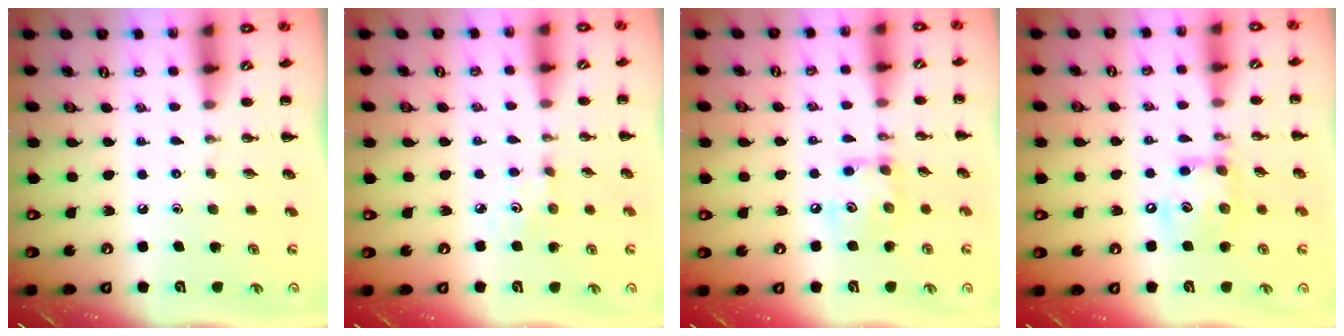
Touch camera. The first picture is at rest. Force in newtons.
{"total": 2.8, "press": 2.7, "slide": 0.8}
{"total": 8.3, "press": 8.3, "slide": 0.3}
{"total": 12.2, "press": 12.1, "slide": 1.8}